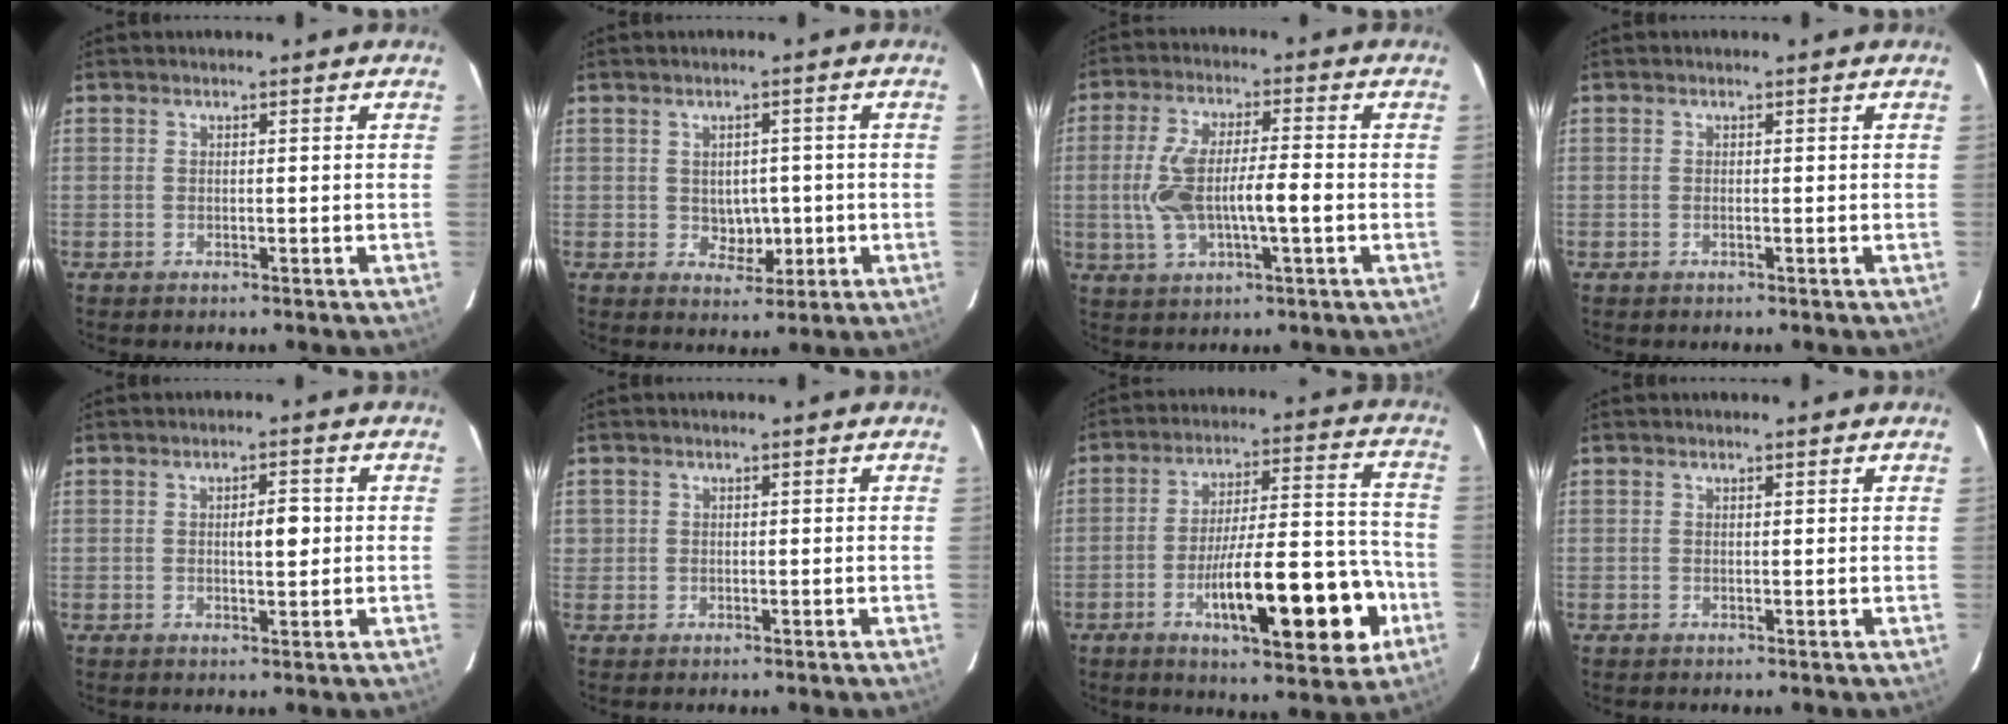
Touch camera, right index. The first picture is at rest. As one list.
[{"total": 4.0, "force": [-0.3, 2.9, 2.7], "torque": [-0.031, 0.002, 0.004]}, {"total": 9.9, "force": [-1.3, 2.3, 9.6], "torque": [-0.198, 0.013, -0.018]}, {"total": 0.0}, {"total": 3.3, "force": [0.3, 1.0, 3.1], "torque": [-0.047, 0.002, 0.005]}, {"total": 1.2, "force": [0.3, 1.2, 0.1], "torque": [0.008, 0.002, 0.001]}, {"total": 18.9, "force": [-6.9, 3.9, 17.2], "torque": [-0.245, 0.014, -0.093]}, {"total": 0.5, "force": [0.5, 0.0, 0.2], "torque": [-0.007, 0.002, 0.006]}]